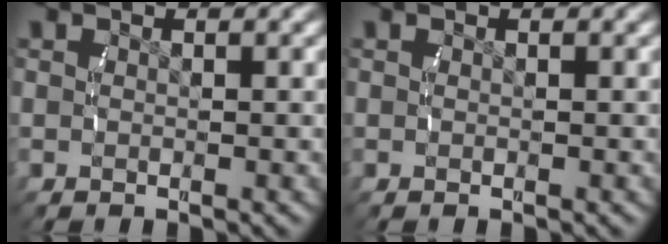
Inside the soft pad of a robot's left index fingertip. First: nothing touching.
{"total": 0.0}